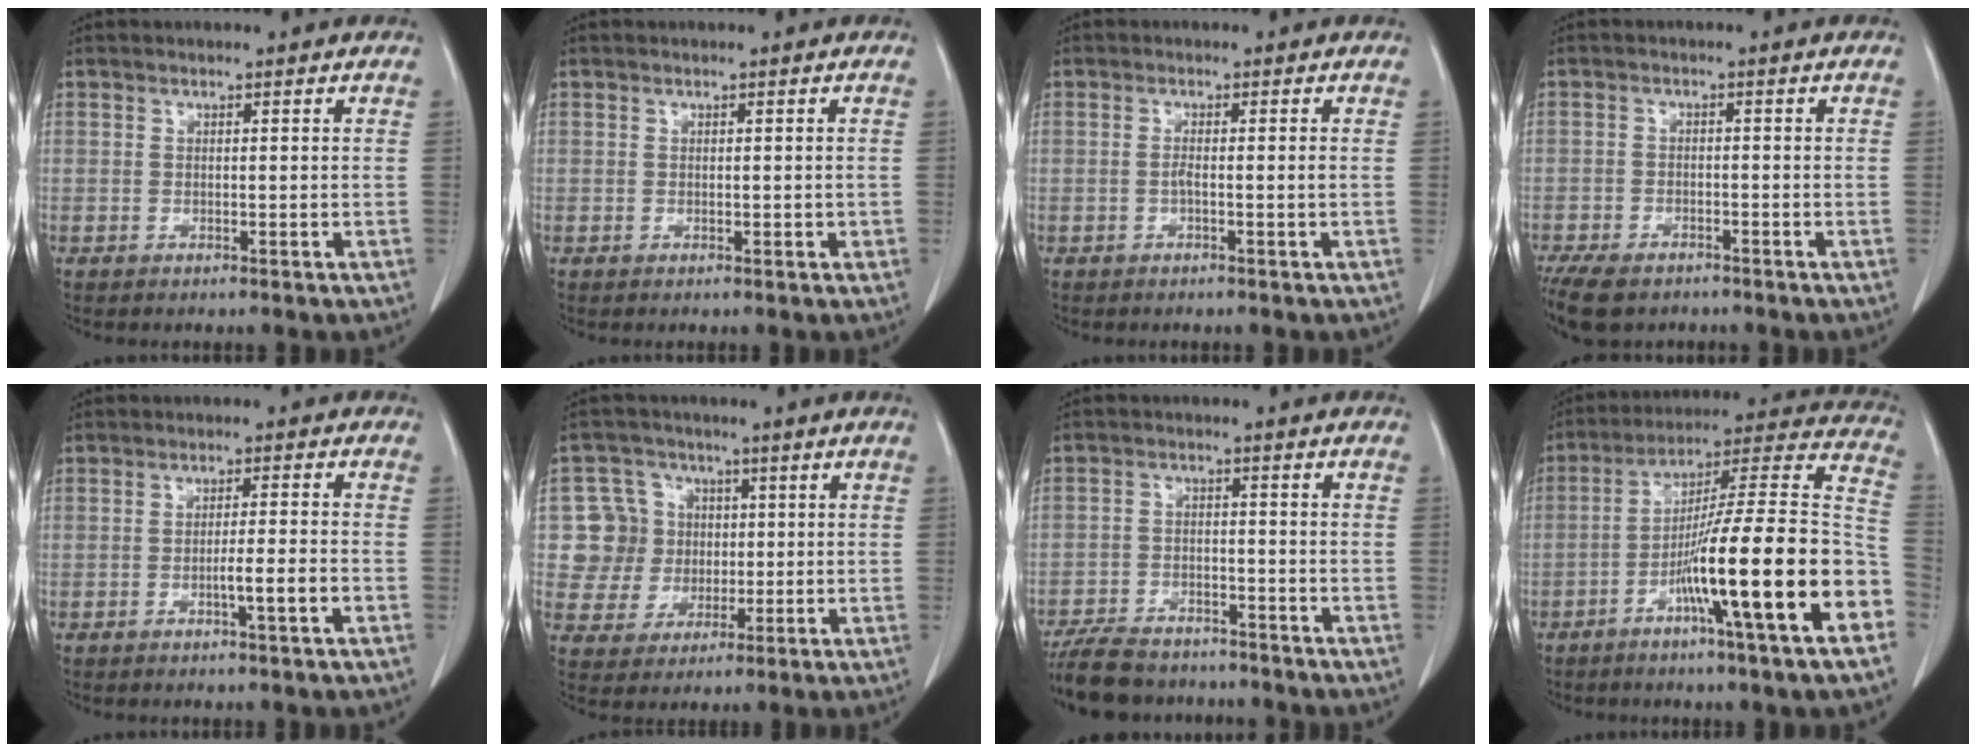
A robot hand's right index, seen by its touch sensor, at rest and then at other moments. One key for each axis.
{"total": 0.8, "fx": -0.1, "fy": 0.4, "fz": 0.7, "tx": -0.011, "ty": 0.001, "tz": -0.001}
{"total": 1.4, "fx": -0.5, "fy": -0.2, "fz": 1.4, "tx": -0.025, "ty": 0.000, "tz": -0.009}
{"total": 9.6, "fx": -7.0, "fy": 4.7, "fz": 4.6, "tx": -0.096, "ty": -0.012, "tz": -0.107}
{"total": 4.0, "fx": -1.6, "fy": -0.3, "fz": 3.6, "tx": -0.055, "ty": -0.003, "tz": -0.028}
{"total": 7.9, "fx": 0.8, "fy": 7.8, "fz": 0.8, "tx": -0.016, "ty": 0.023, "tz": 0.020}
{"total": 12.2, "fx": -10.5, "fy": 4.2, "fz": 4.5, "tx": -0.084, "ty": -0.001, "tz": -0.161}
{"total": 23.2, "fx": -8.6, "fy": -0.4, "fz": 21.6, "tx": -0.280, "ty": -0.005, "tz": -0.146}